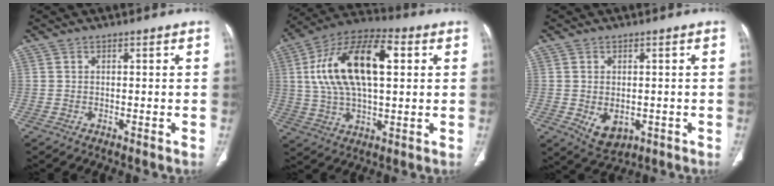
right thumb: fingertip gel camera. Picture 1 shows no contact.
{"total": 20.3, "force": [4.4, 9.7, 17.2], "torque": [-0.309, 0.021, 0.071]}
{"total": 5.6, "force": [-1.1, 3.8, 3.9], "torque": [-0.053, -0.005, 0.001]}